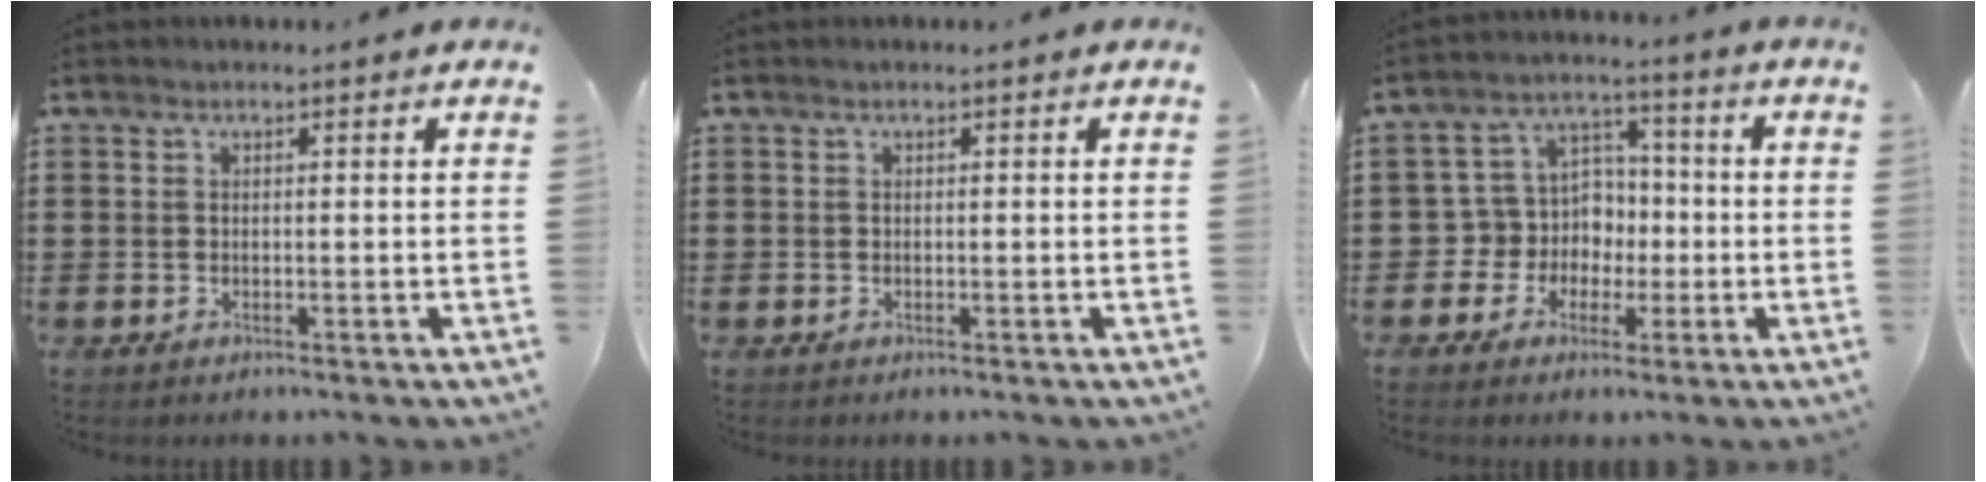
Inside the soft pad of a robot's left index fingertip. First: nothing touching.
{"total": 0.0}
{"total": 7.1, "force": [-0.7, 6.9, 1.6], "torque": [-0.078, -0.001, -0.016]}